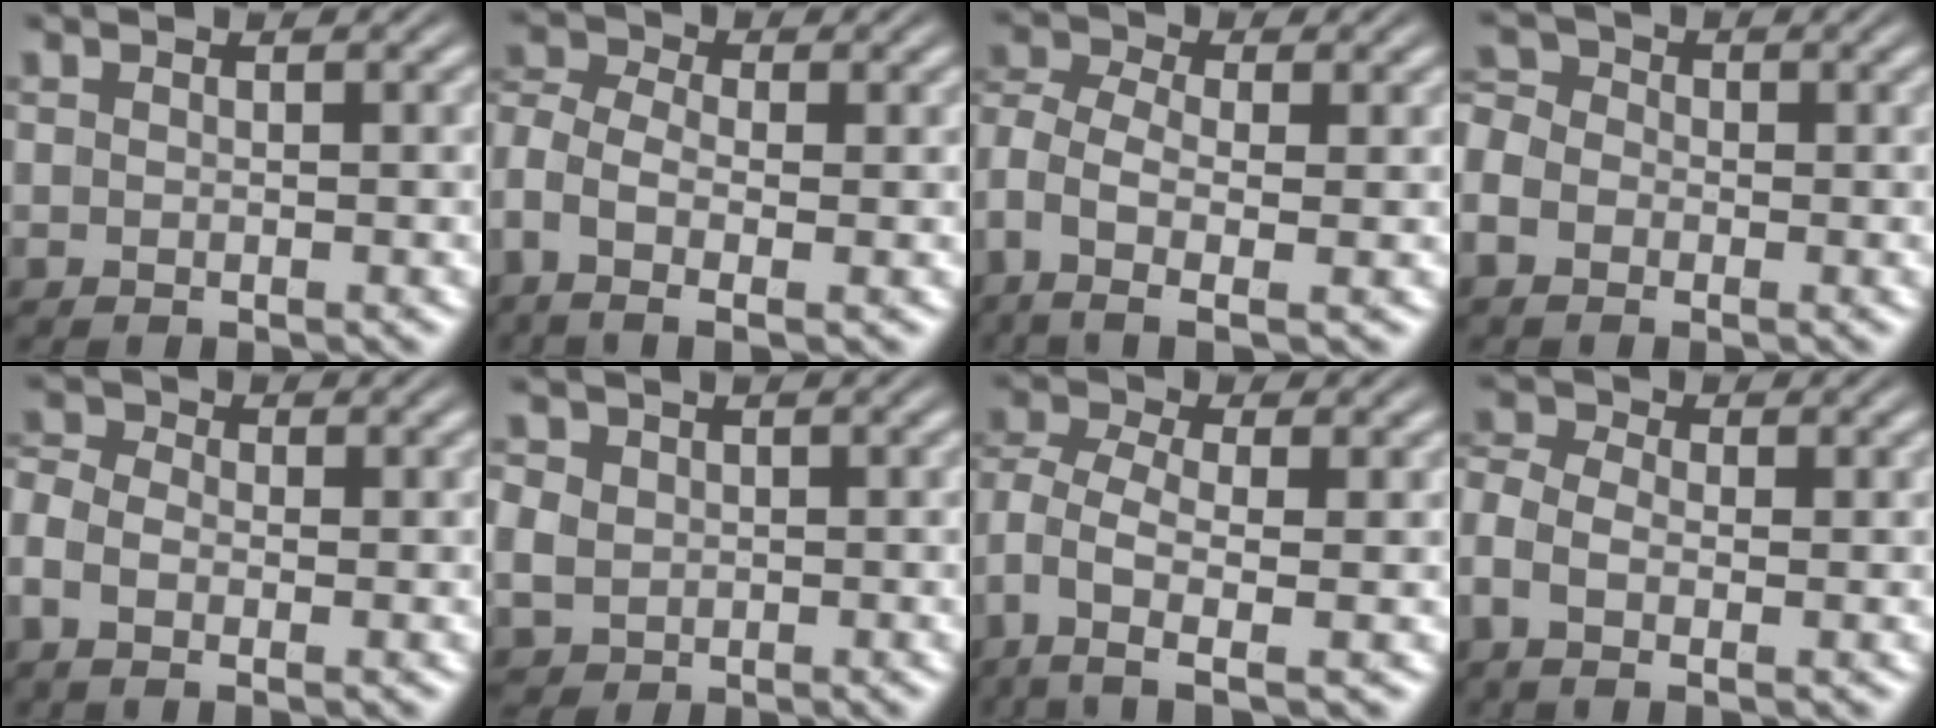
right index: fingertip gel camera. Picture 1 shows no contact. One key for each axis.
{"total": 6.0, "fx": -0.7, "fy": 4.3, "fz": 4.1, "tx": -0.118, "ty": -0.022, "tz": -0.008}
{"total": 6.0, "fx": -1.1, "fy": 3.8, "fz": 4.6, "tx": -0.128, "ty": -0.039, "tz": -0.002}
{"total": 4.9, "fx": -0.6, "fy": 4.4, "fz": 2.1, "tx": -0.050, "ty": -0.007, "tz": -0.021}
{"total": 3.3, "fx": -0.6, "fy": 2.5, "fz": 2.1, "tx": -0.057, "ty": -0.010, "tz": -0.013}
{"total": 4.4, "fx": -0.3, "fy": 4.1, "fz": 1.5, "tx": -0.053, "ty": -0.026, "tz": 0.007}
{"total": 5.6, "fx": -1.8, "fy": 3.1, "fz": 4.4, "tx": -0.123, "ty": -0.047, "tz": -0.004}
{"total": 3.9, "fx": -0.3, "fy": 2.8, "fz": 2.7, "tx": -0.077, "ty": -0.011, "tz": -0.007}